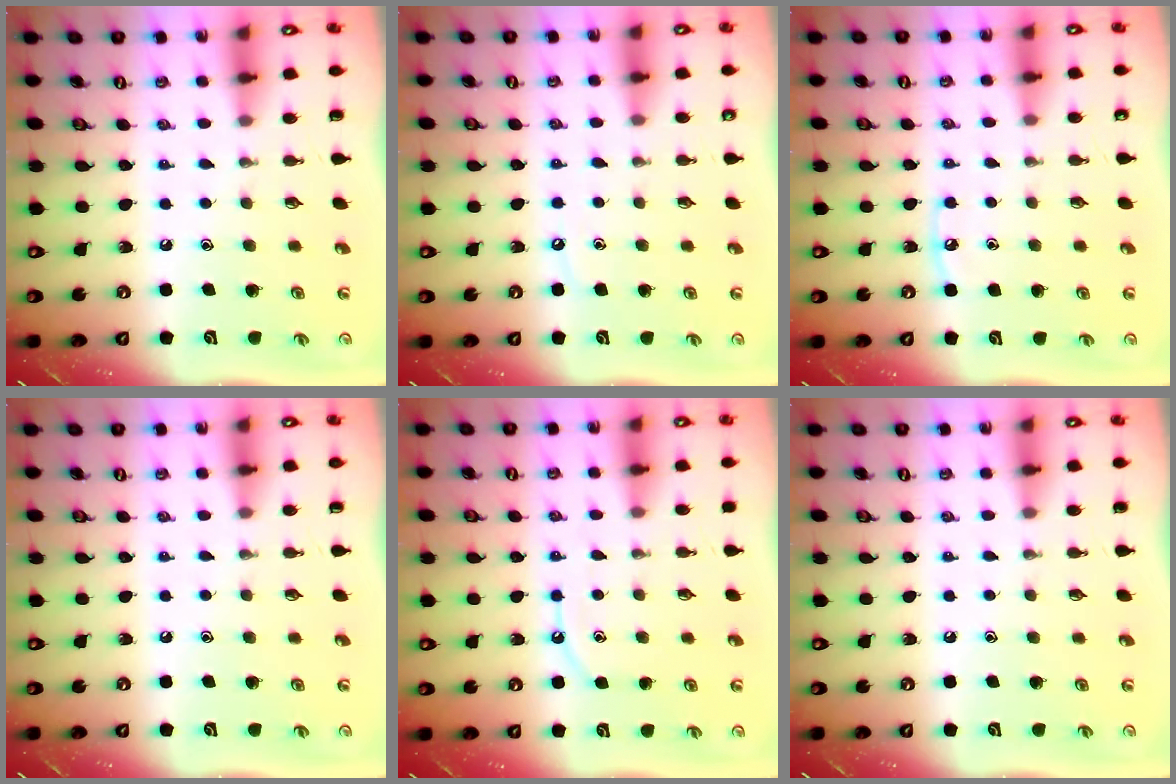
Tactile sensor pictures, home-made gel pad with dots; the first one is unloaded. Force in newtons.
{"total": 3.5, "press": 3.4, "slide": 0.5}
{"total": 4.4, "press": 4.3, "slide": 0.6}
{"total": 0.0}
{"total": 6.2, "press": 6.1, "slide": 0.7}
{"total": 0.0}